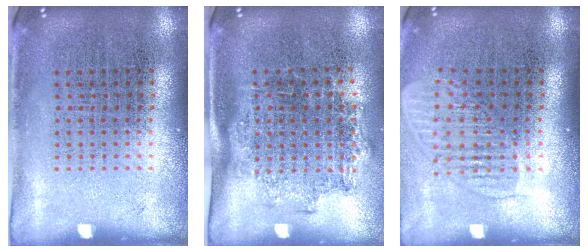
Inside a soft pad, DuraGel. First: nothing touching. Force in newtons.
{"total": 1.3, "press": 1.0, "slide": 0.8}
{"total": 1.6, "press": 1.3, "slide": 0.9}